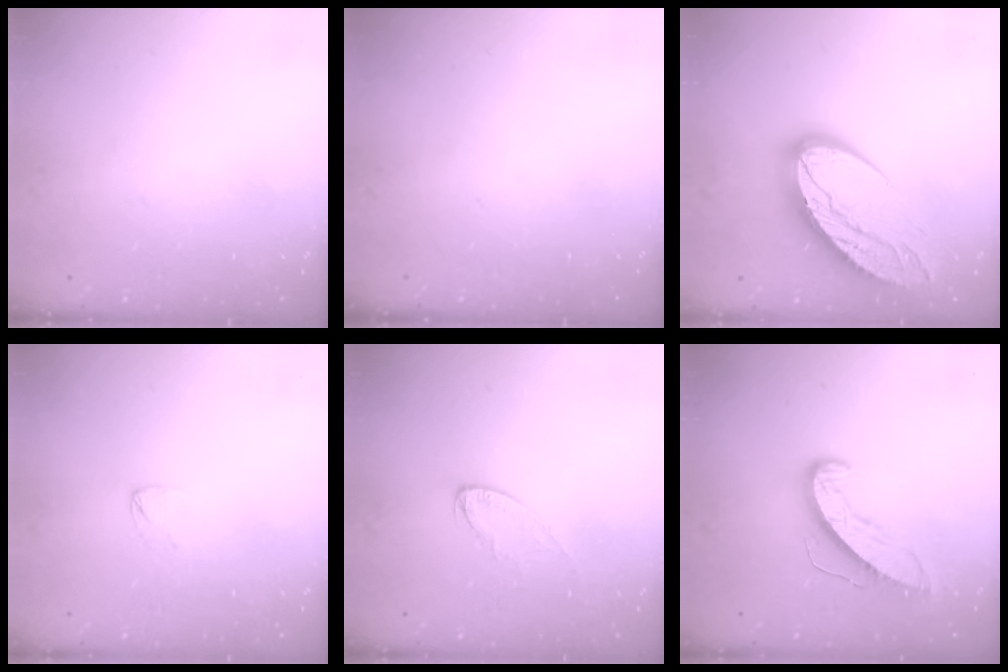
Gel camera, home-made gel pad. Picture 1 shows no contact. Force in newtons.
{"total": 0.0}
{"total": 17.2, "press": 17.1, "slide": 1.5}
{"total": 2.4, "press": 2.4, "slide": 0.2}
{"total": 5.5, "press": 5.5, "slide": 0.4}
{"total": 8.9, "press": 8.9, "slide": 0.6}